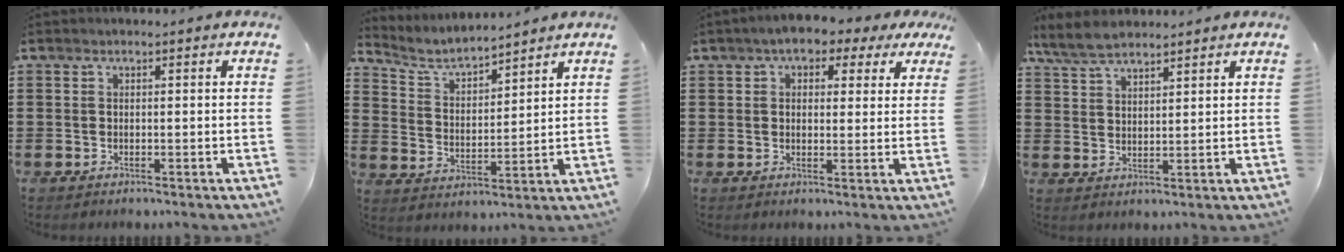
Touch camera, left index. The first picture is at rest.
{"total": 5.0, "force": [4.7, 0.8, 1.4], "torque": [-0.050, -0.025, 0.079]}
{"total": 4.2, "force": [2.8, 2.1, 2.4], "torque": [-0.051, 0.003, 0.045]}
{"total": 5.4, "force": [4.6, 1.6, 2.4], "torque": [-0.060, -0.005, 0.087]}